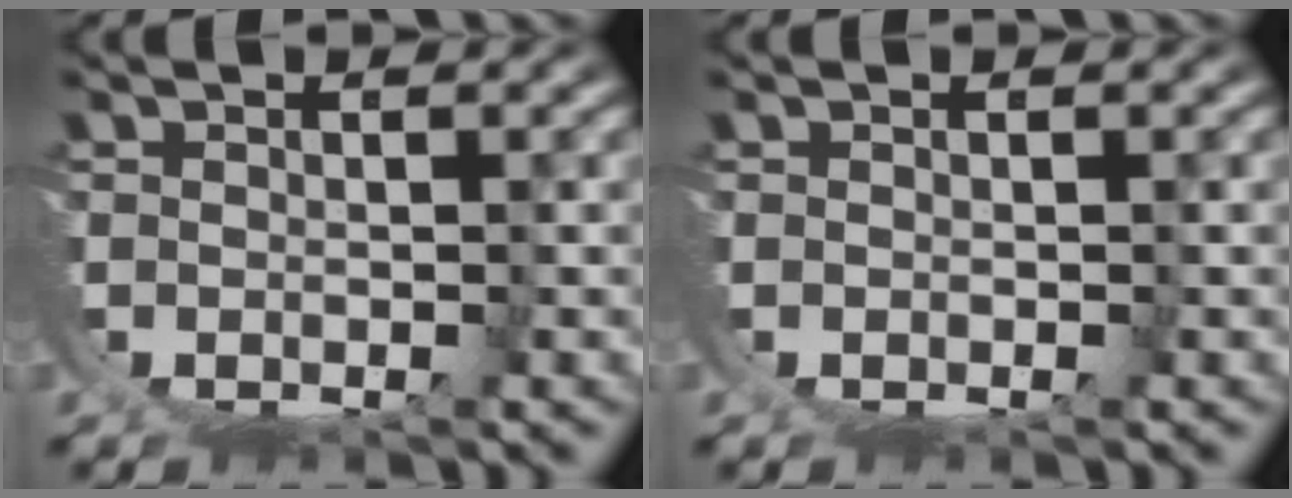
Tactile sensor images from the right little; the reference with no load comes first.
{"total": 0.0}